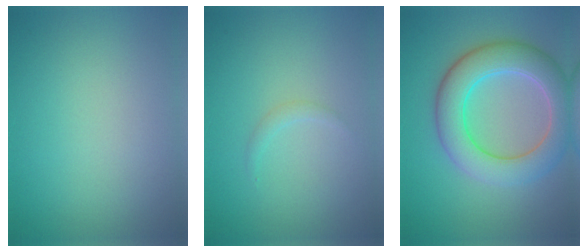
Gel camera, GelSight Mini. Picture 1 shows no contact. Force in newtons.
{"total": 0.7, "press": 0.7, "slide": 0.1}
{"total": 7.2, "press": 7.2, "slide": 0.4}